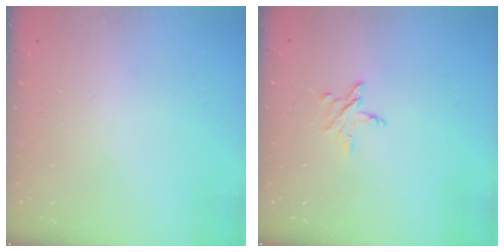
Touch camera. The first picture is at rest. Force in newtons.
{"total": 3.7, "press": 3.7, "slide": 0.3}